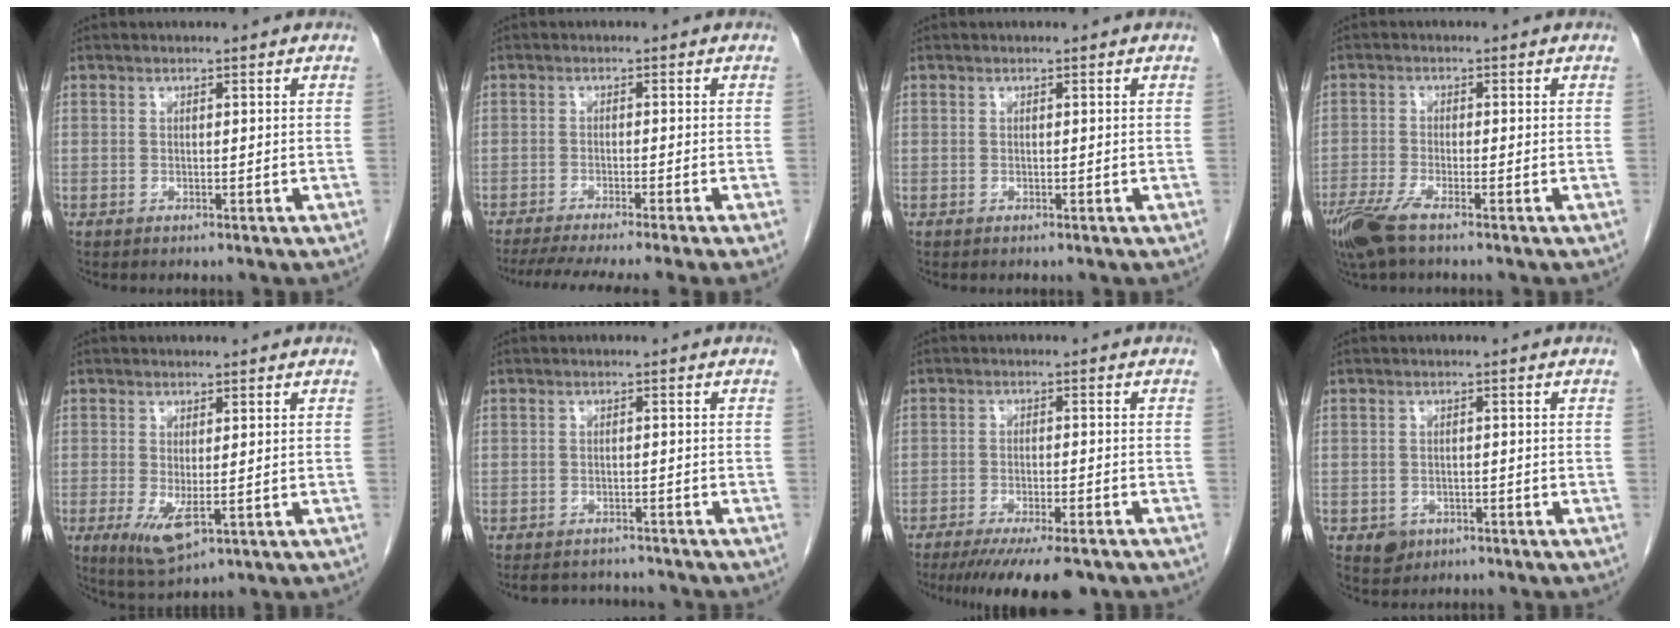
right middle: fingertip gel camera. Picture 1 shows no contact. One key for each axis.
{"total": 11.8, "fx": -9.8, "fy": -1.2, "fz": 6.4, "tx": -0.076, "ty": -0.026, "tz": -0.147}
{"total": 0.0}
{"total": 5.6, "fx": -3.8, "fy": 0.7, "fz": 4.0, "tx": -0.081, "ty": -0.015, "tz": -0.074}
{"total": 4.9, "fx": -1.0, "fy": 1.6, "fz": 4.5, "tx": -0.089, "ty": -0.017, "tz": -0.005}
{"total": 6.0, "fx": -5.8, "fy": 1.5, "fz": 0.9, "tx": -0.007, "ty": 0.004, "tz": -0.077}
{"total": 12.2, "fx": -9.6, "fy": 2.3, "fz": 7.2, "tx": -0.102, "ty": -0.020, "tz": -0.142}
{"total": 2.5, "fx": -1.2, "fy": 2.0, "fz": 0.7, "tx": -0.009, "ty": 0.005, "tz": -0.012}